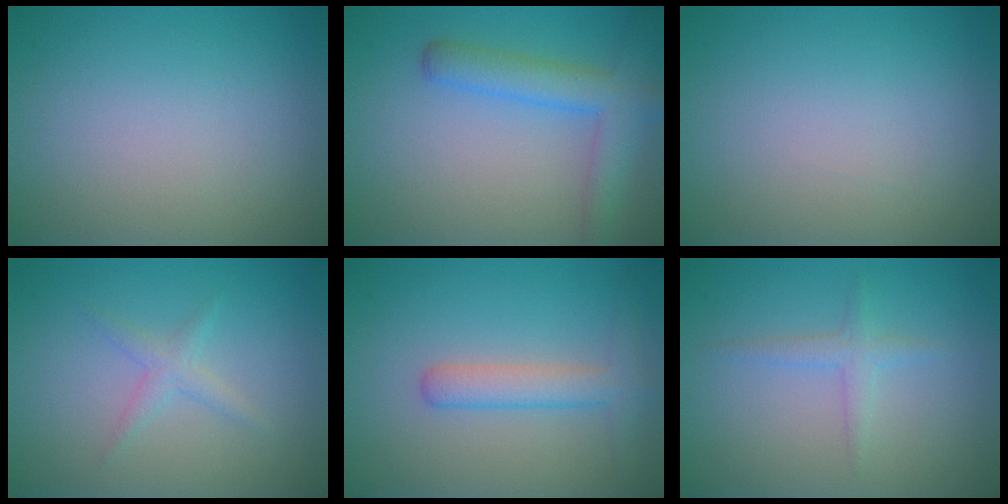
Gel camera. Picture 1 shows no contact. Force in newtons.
{"total": 4.3, "press": 4.3, "slide": 0.2}
{"total": 0.0}
{"total": 1.4, "press": 1.4, "slide": 0.1}
{"total": 3.0, "press": 3.0, "slide": 0.0}
{"total": 1.5, "press": 1.5, "slide": 0.1}